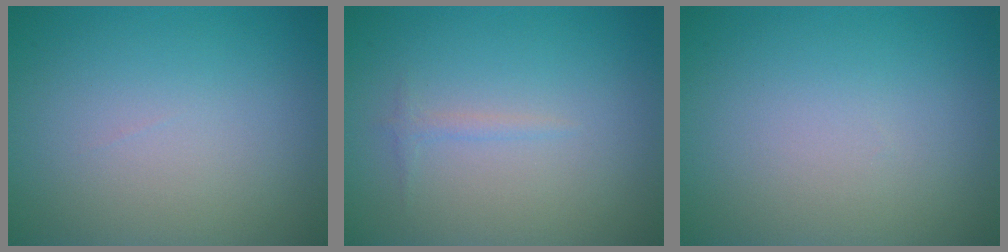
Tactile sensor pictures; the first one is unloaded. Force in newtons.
{"total": 0.7, "press": 0.7, "slide": 0.1}
{"total": 0.0}